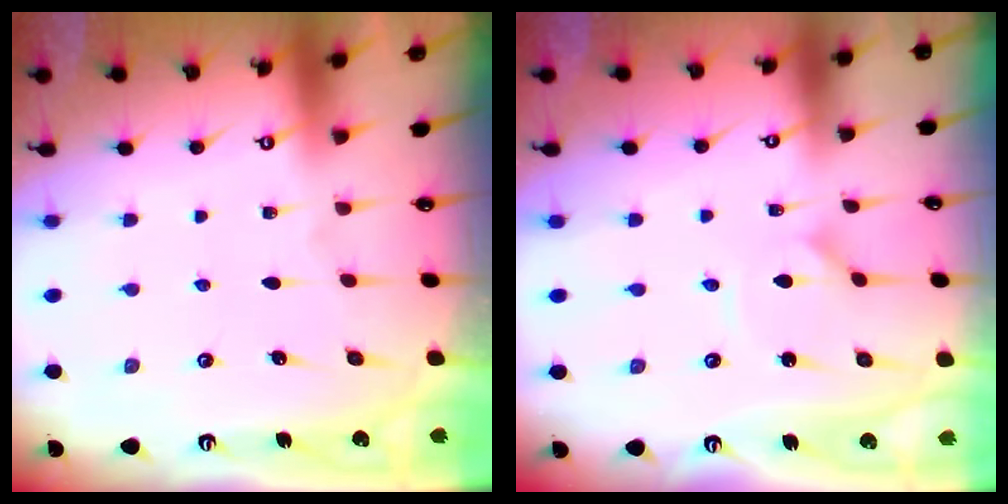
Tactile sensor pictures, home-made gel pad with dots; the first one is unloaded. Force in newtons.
{"total": 0.9, "press": 0.9, "slide": 0.0}